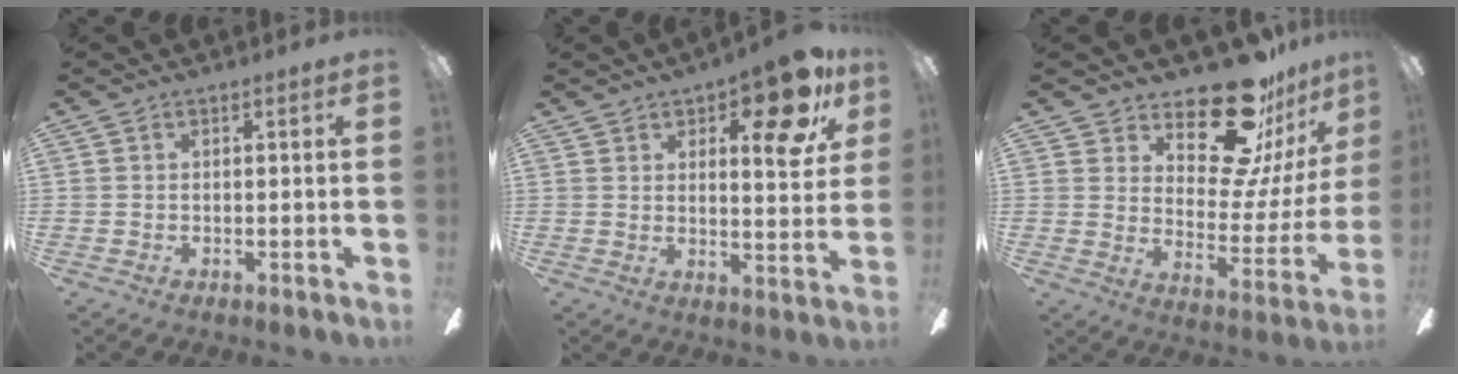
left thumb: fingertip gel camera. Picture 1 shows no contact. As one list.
[{"total": 13.9, "force": [7.7, 5.3, 10.3], "torque": [-0.126, -0.033, 0.121]}, {"total": 21.0, "force": [15.7, 8.4, 11.2], "torque": [-0.165, -0.116, 0.269]}]